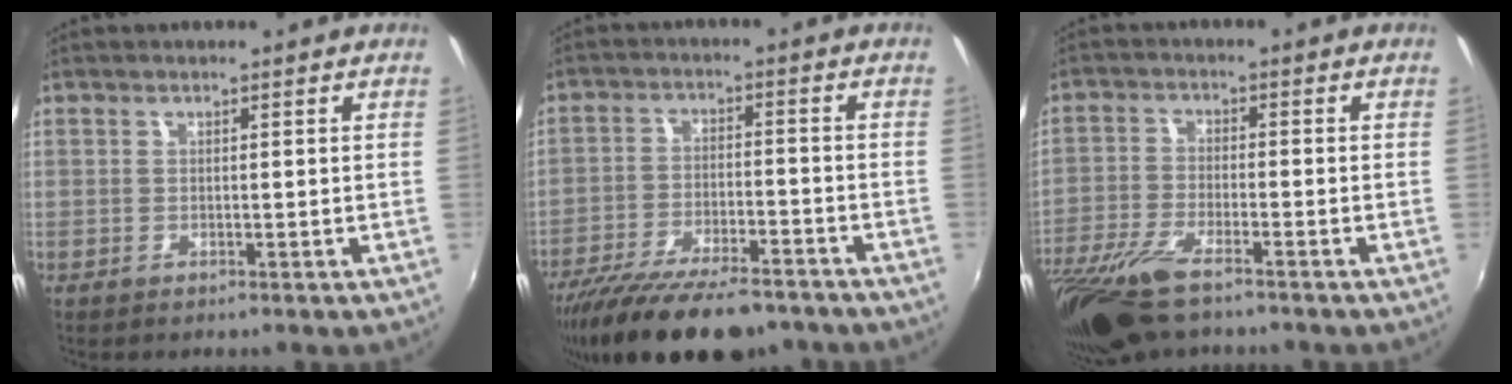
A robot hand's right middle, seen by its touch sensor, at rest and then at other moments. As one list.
[{"total": 18.1, "force": [-14.4, 5.2, 9.5], "torque": [-0.189, -0.041, -0.228]}, {"total": 12.9, "force": [-9.6, 3.3, 8.0], "torque": [-0.185, -0.044, -0.185]}]